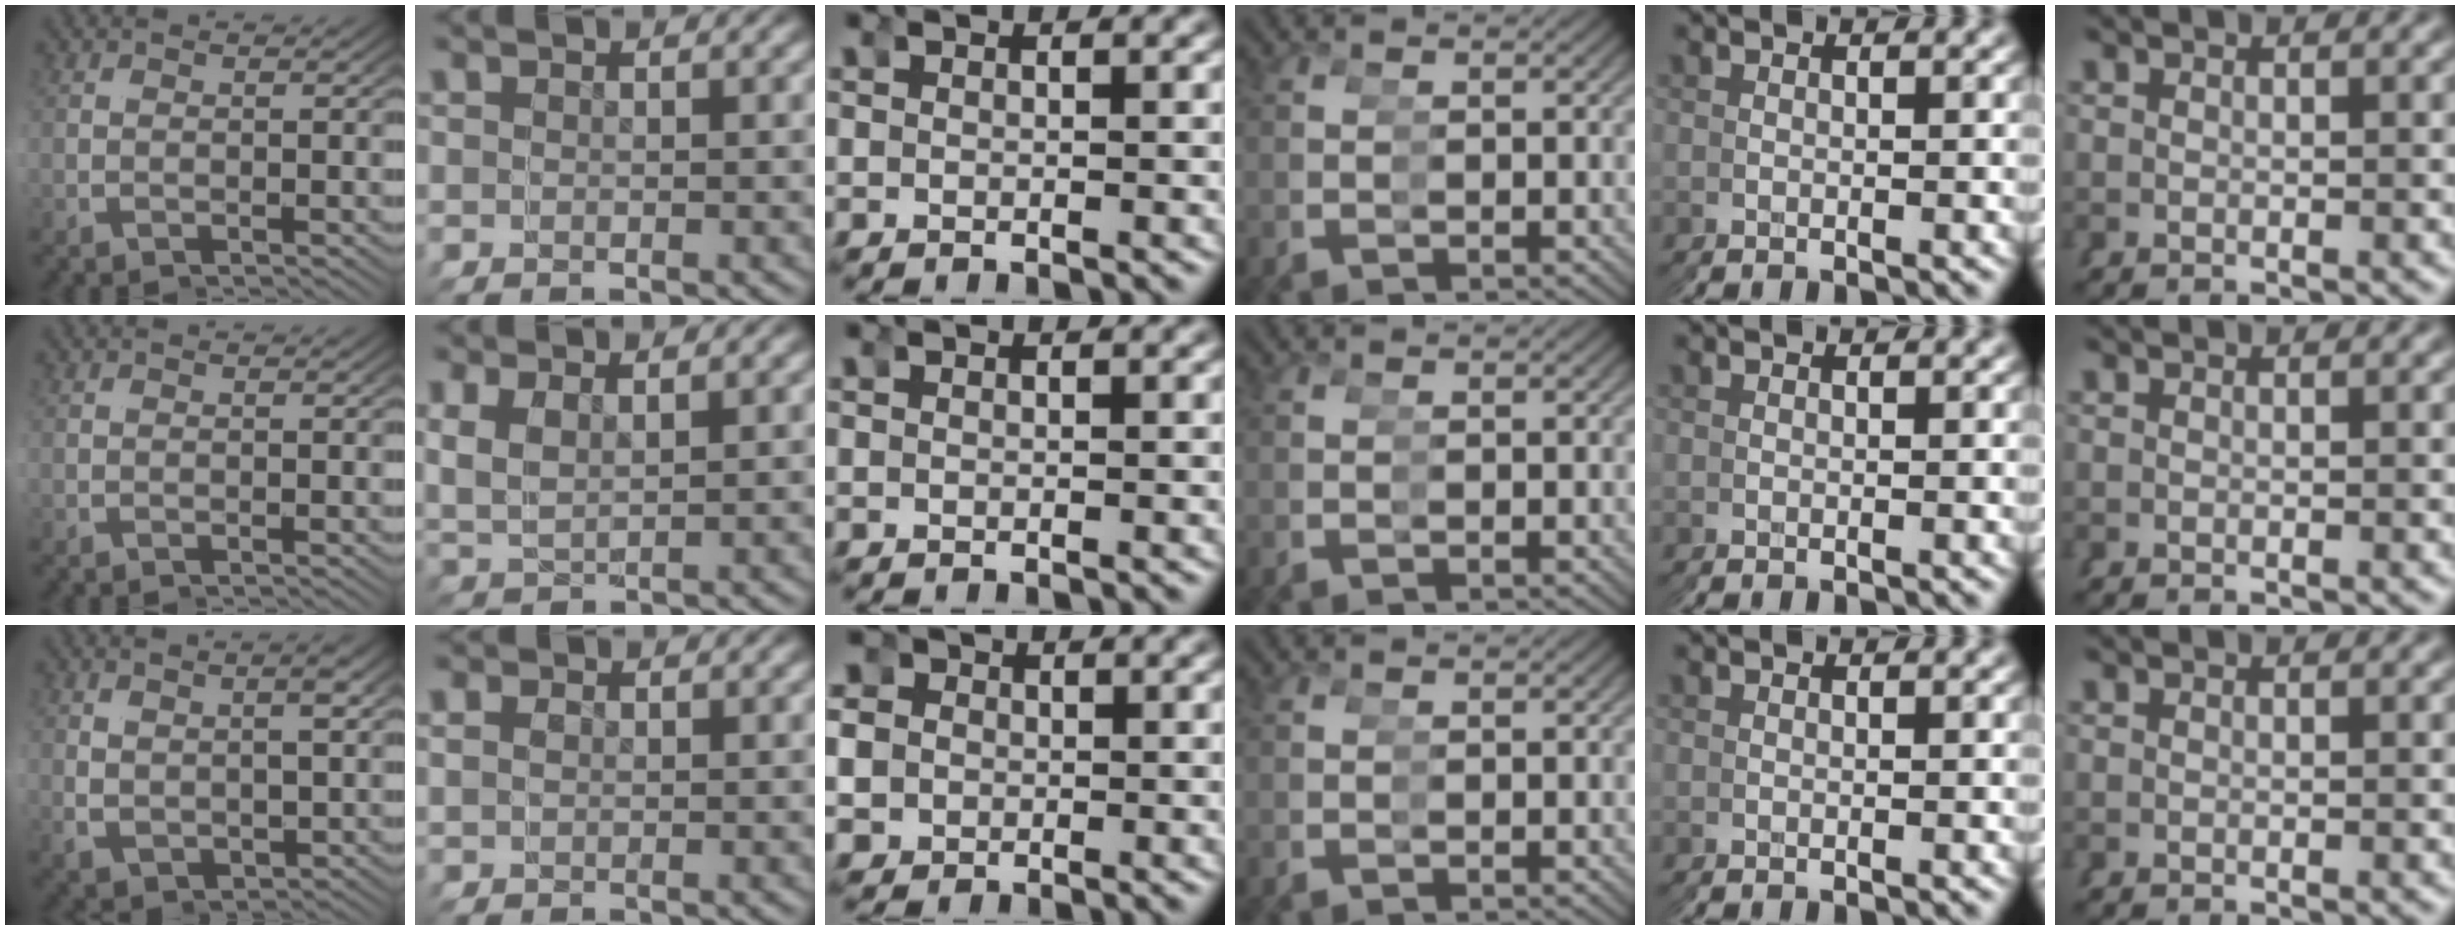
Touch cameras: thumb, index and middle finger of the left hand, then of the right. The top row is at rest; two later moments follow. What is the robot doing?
{"motion": "grasp_and_lifting", "object": "hoodie"}